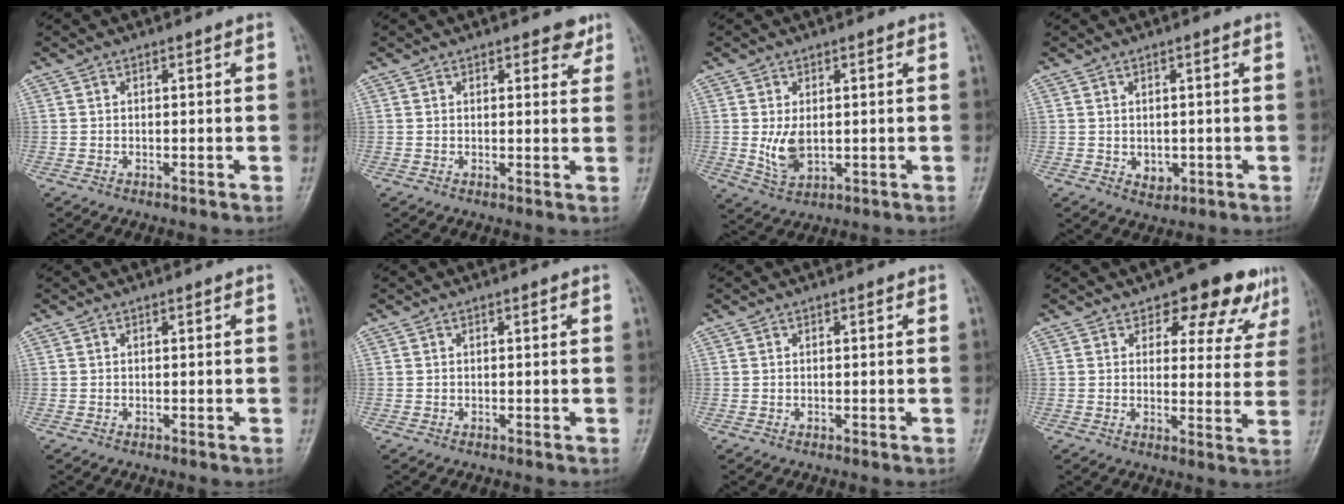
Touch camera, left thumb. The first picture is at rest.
{"total": 3.1, "force": [2.2, 1.5, 1.7], "torque": [0.000, -0.010, 0.025]}
{"total": 5.2, "force": [0.3, 3.2, 4.1], "torque": [-0.070, -0.015, 0.015]}
{"total": 2.7, "force": [-0.2, 2.1, 1.7], "torque": [-0.015, -0.002, 0.005]}
{"total": 0.0}
{"total": 0.0}
{"total": 0.0}
{"total": 11.1, "force": [7.5, 5.6, 6.1], "torque": [-0.027, -0.039, 0.085]}